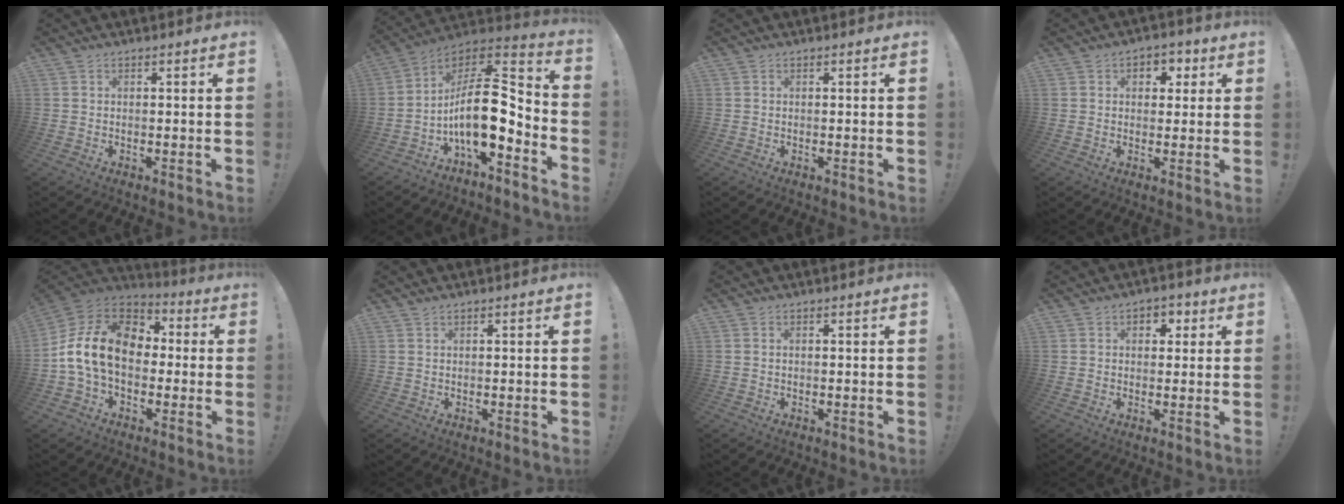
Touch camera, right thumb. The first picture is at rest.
{"total": 16.7, "force": [-2.4, 7.2, 14.9], "torque": [-0.263, 0.000, -0.038]}
{"total": 0.0}
{"total": 4.4, "force": [1.2, 3.7, 2.2], "torque": [-0.017, -0.001, 0.017]}
{"total": 18.1, "force": [0.8, 12.4, 13.1], "torque": [-0.229, 0.026, 0.025]}
{"total": 0.6, "force": [0.6, 0.0, 0.0], "torque": [0.008, -0.003, 0.009]}
{"total": 0.0}
{"total": 3.2, "force": [0.7, 2.7, 1.4], "torque": [-0.009, 0.002, 0.009]}